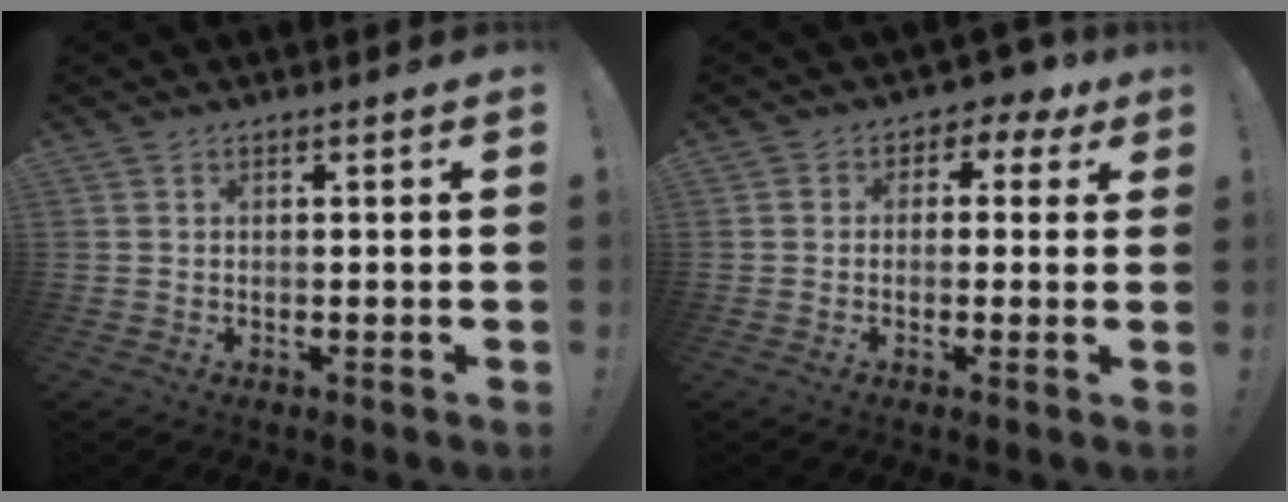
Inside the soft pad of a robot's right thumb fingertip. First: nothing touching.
{"total": 3.9, "force": [0.0, 3.3, 2.1], "torque": [-0.014, -0.003, -0.007]}